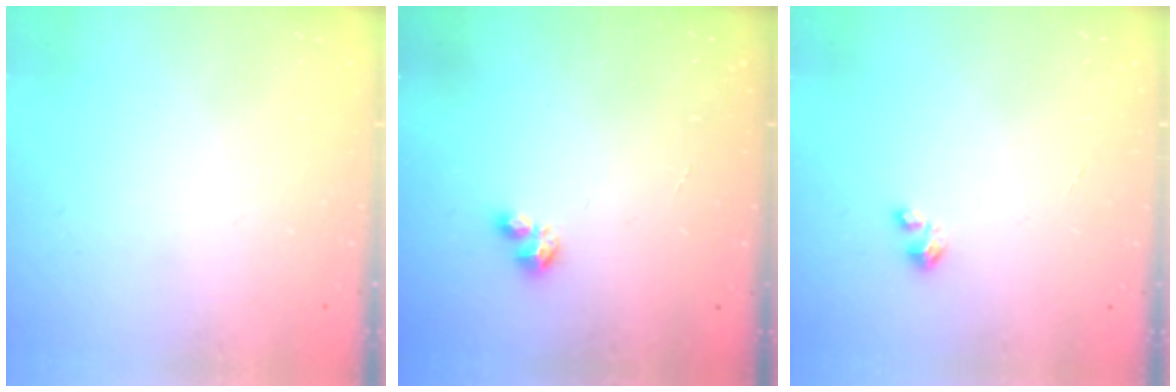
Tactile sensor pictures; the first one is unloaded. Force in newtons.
{"total": 1.0, "press": 1.0, "slide": 0.1}
{"total": 1.6, "press": 1.6, "slide": 0.2}